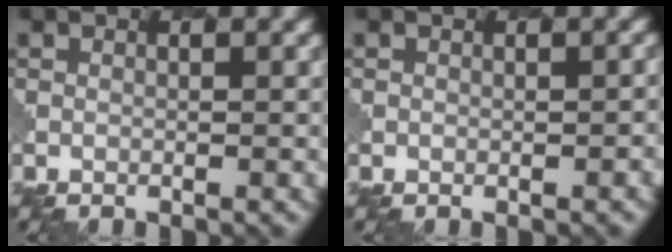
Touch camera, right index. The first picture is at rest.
{"total": 2.5, "force": [-0.7, 1.8, 1.5], "torque": [-0.004, 0.000, -0.001]}